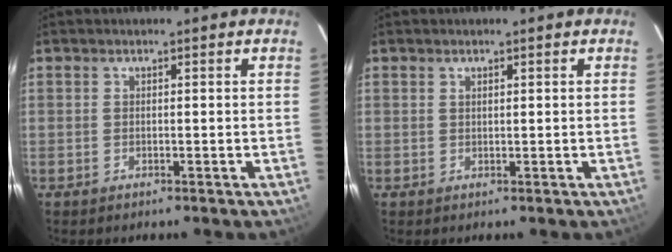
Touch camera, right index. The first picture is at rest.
{"total": 0.6, "force": [0.4, 0.2, 0.3], "torque": [-0.006, 0.001, 0.007]}